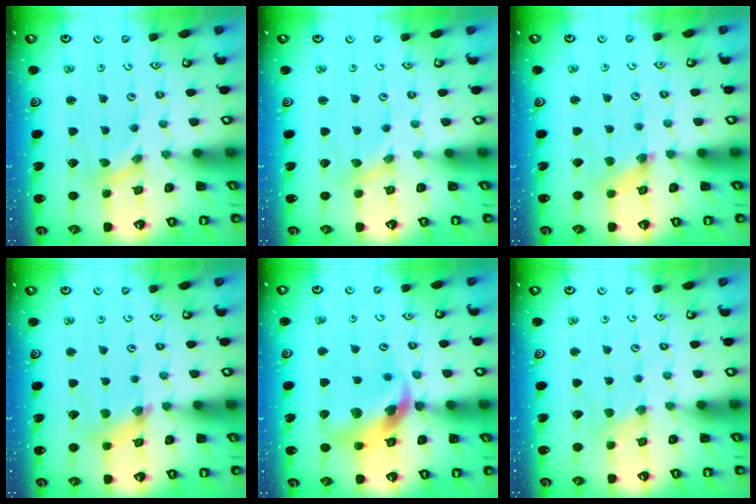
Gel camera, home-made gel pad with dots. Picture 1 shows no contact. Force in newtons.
{"total": 0.0}
{"total": 2.0, "press": 2.0, "slide": 0.2}
{"total": 4.1, "press": 4.1, "slide": 0.4}
{"total": 12.4, "press": 12.3, "slide": 1.8}
{"total": 1.8, "press": 1.7, "slide": 0.4}